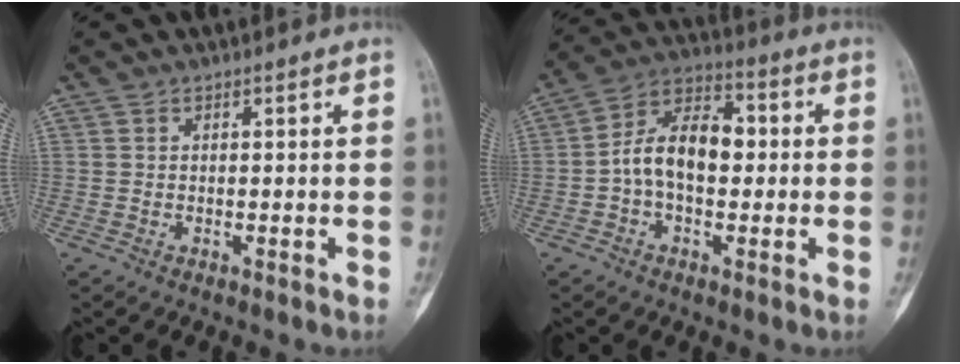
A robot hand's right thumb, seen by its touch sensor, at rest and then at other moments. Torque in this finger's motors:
{"motor_torque": [0.21, 0.22, 1.07, -0.54, 0.21]}